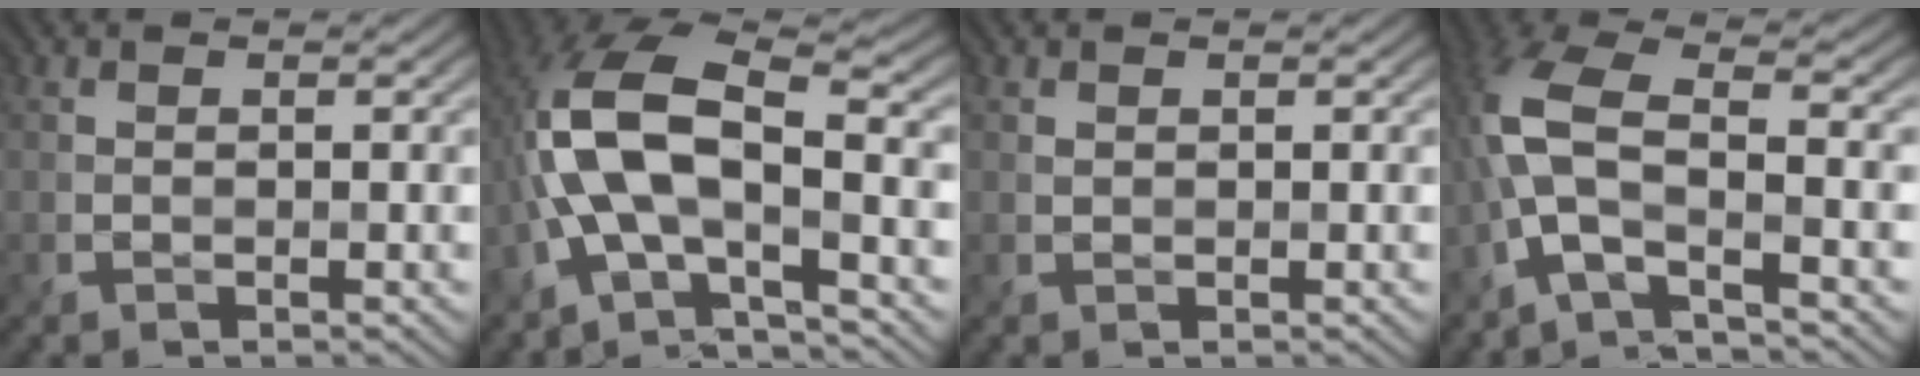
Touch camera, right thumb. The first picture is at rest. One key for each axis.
{"total": 11.7, "fx": -2.4, "fy": 4.8, "fz": 10.4, "tx": -0.226, "ty": 0.012, "tz": -0.060}
{"total": 0.0}
{"total": 8.4, "fx": -2.7, "fy": 2.8, "fz": 7.4, "tx": -0.174, "ty": 0.017, "tz": -0.076}